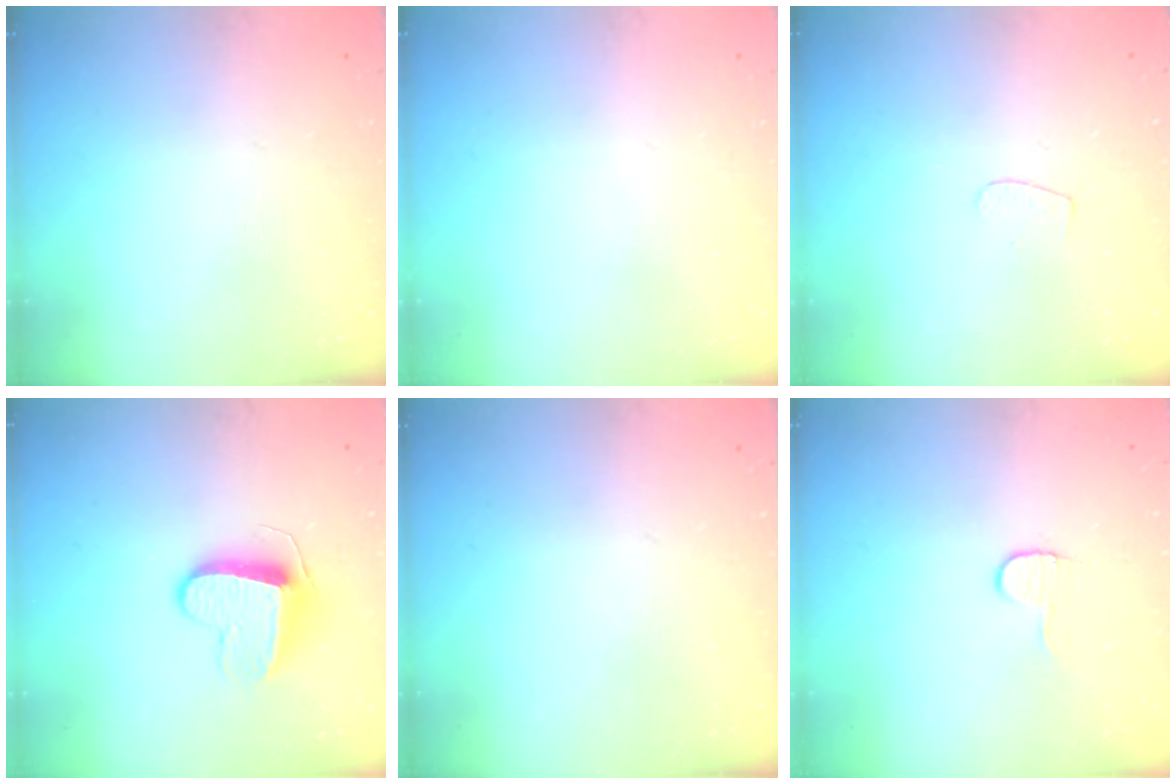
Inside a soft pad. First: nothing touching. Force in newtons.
{"total": 0.0}
{"total": 3.6, "press": 3.6, "slide": 0.3}
{"total": 9.7, "press": 9.7, "slide": 0.4}
{"total": 0.0}
{"total": 5.7, "press": 5.7, "slide": 0.5}